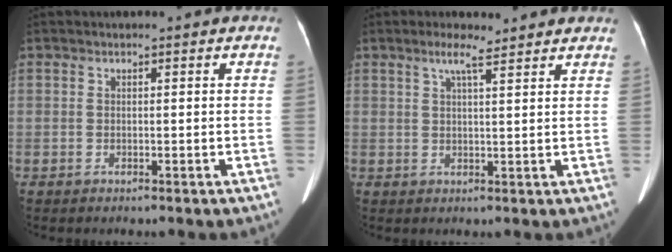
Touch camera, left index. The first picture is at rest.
{"total": 4.5, "force": [3.6, 0.4, 2.6], "torque": [-0.047, 0.018, 0.055]}